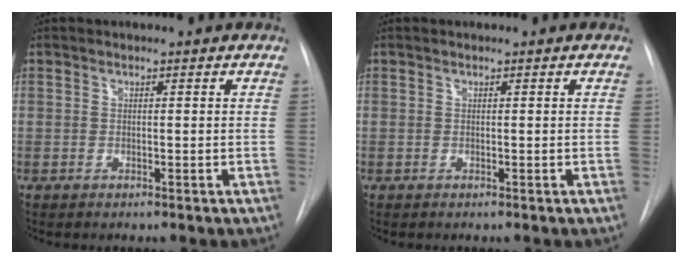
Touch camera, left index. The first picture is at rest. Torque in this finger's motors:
{"motor_torque": [0.00, 0.00, 0.00, 0.00]}